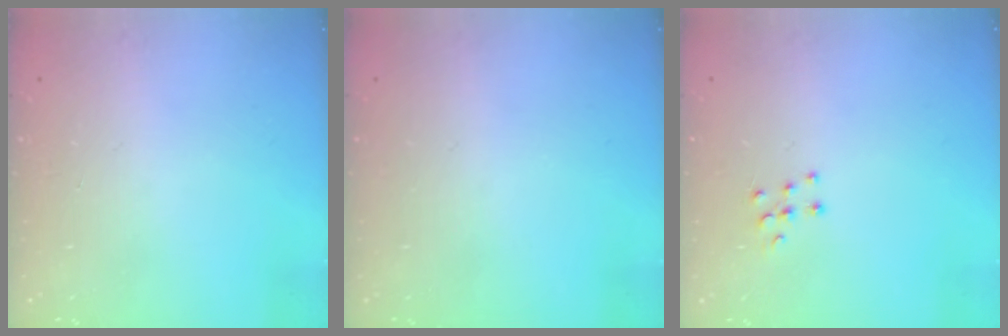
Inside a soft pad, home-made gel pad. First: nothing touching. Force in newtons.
{"total": 0.0}
{"total": 5.3, "press": 5.2, "slide": 0.4}